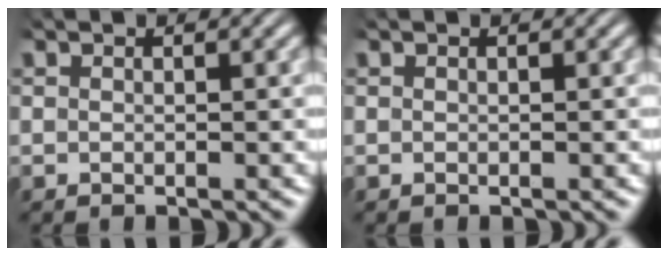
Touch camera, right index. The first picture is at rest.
{"total": 0.0}